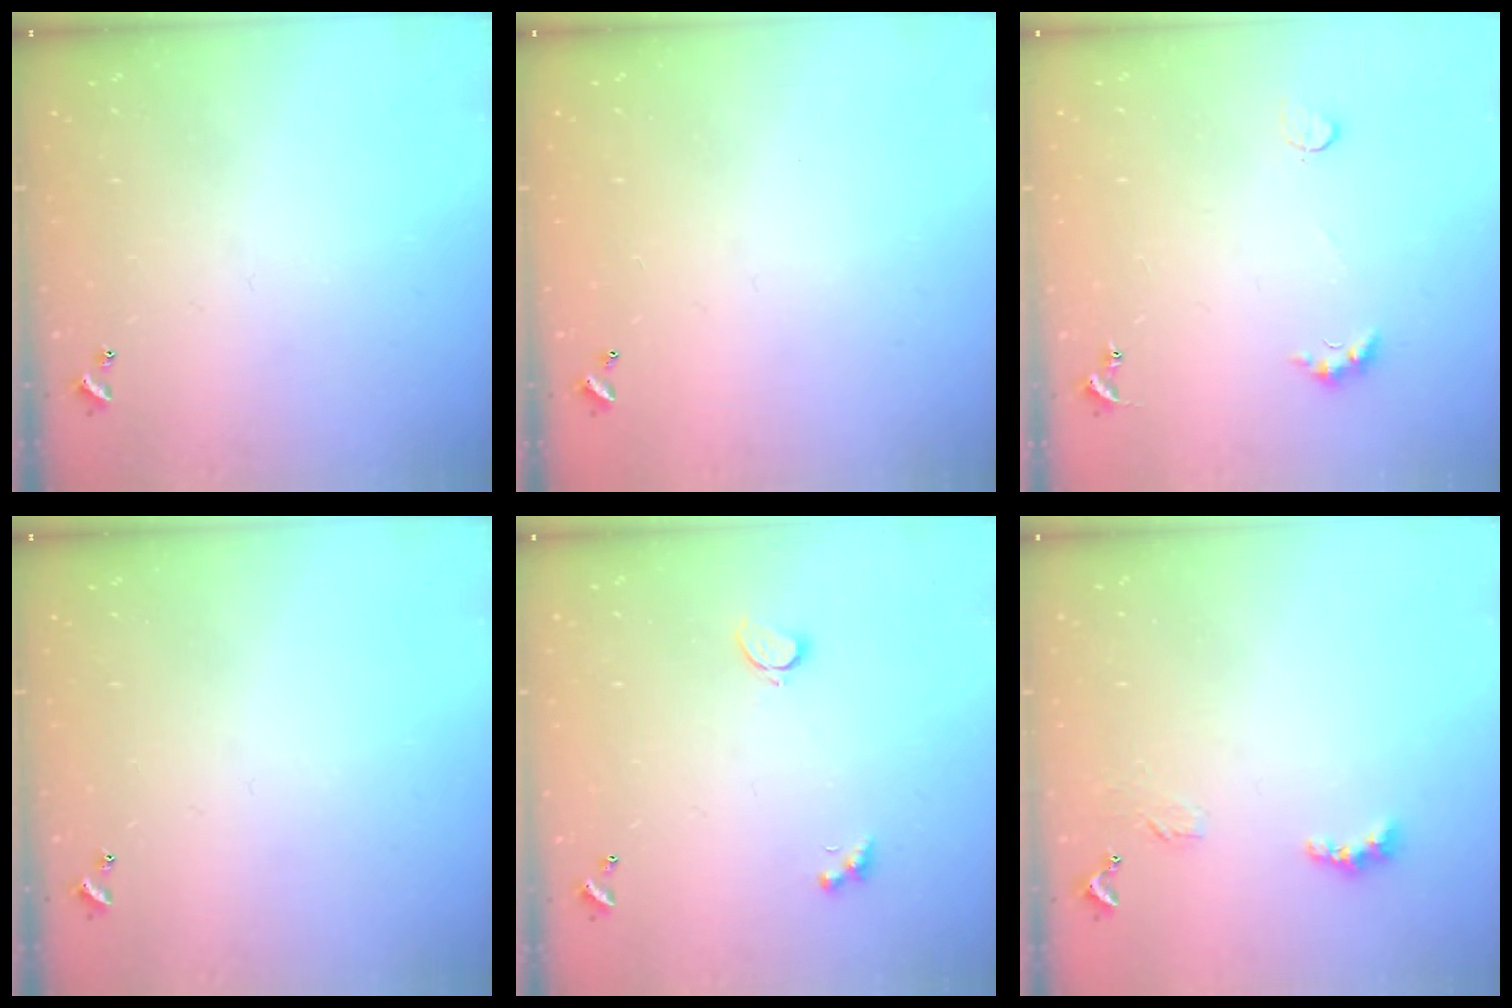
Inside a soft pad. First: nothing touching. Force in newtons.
{"total": 2.9, "press": 2.9, "slide": 0.1}
{"total": 2.8, "press": 2.7, "slide": 0.5}
{"total": 0.0}
{"total": 2.3, "press": 2.3, "slide": 0.6}
{"total": 1.6, "press": 1.5, "slide": 0.5}